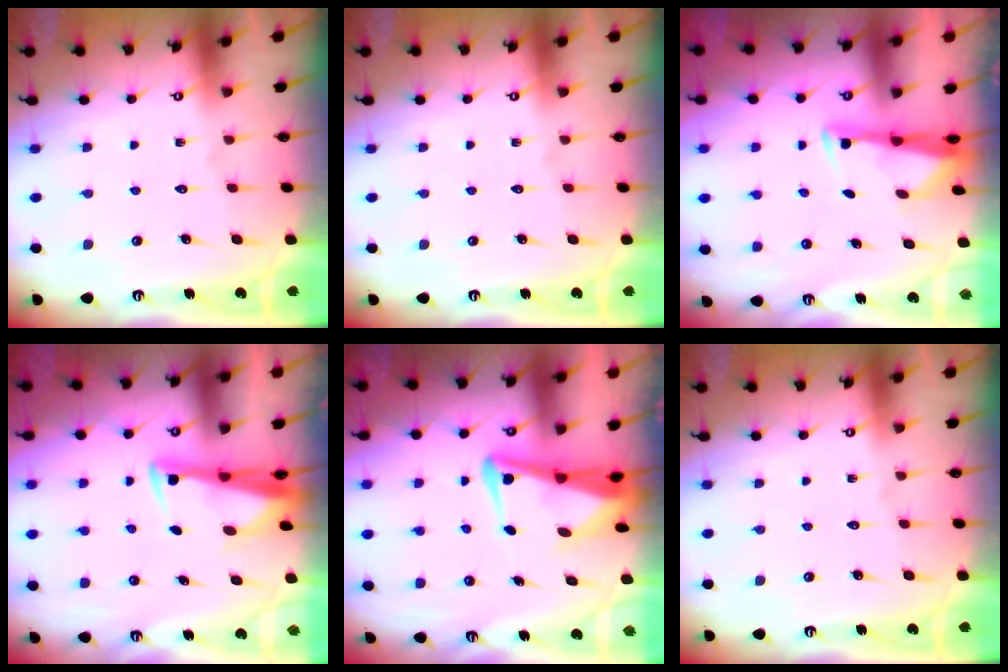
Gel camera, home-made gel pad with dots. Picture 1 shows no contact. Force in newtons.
{"total": 0.0}
{"total": 3.2, "press": 3.1, "slide": 0.8}
{"total": 3.4, "press": 3.3, "slide": 0.9}
{"total": 6.4, "press": 6.1, "slide": 1.9}
{"total": 0.0}